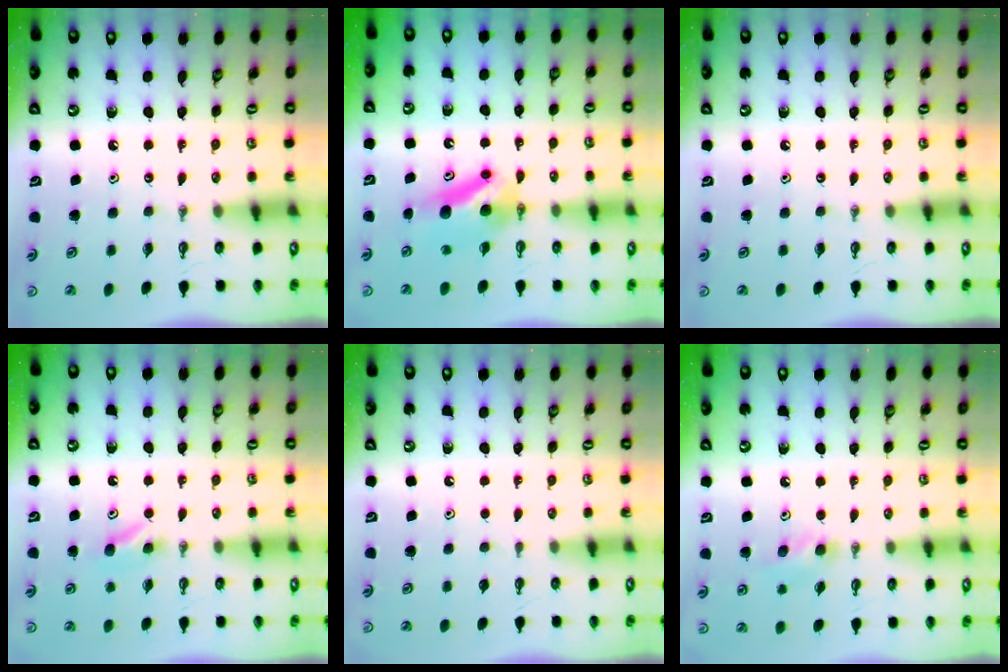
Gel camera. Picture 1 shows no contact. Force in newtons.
{"total": 7.9, "press": 5.4, "slide": 5.7}
{"total": 0.0}
{"total": 4.0, "press": 3.9, "slide": 0.6}
{"total": 0.9, "press": 0.1, "slide": 0.9}
{"total": 8.6, "press": 5.2, "slide": 6.9}